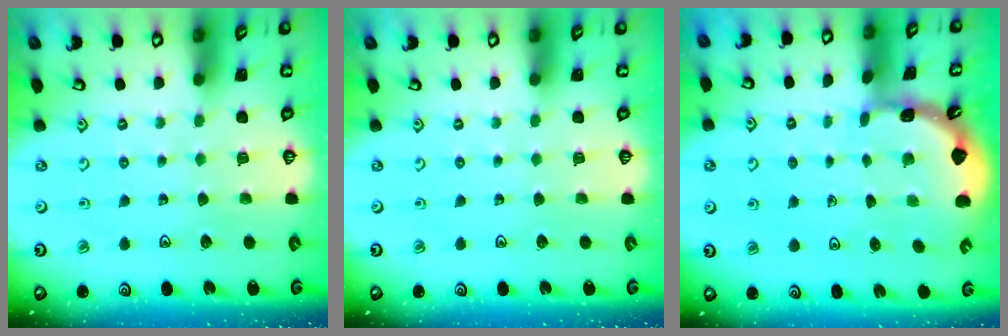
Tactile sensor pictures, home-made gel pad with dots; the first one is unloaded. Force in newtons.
{"total": 0.0}
{"total": 1.6, "press": 1.6, "slide": 0.1}